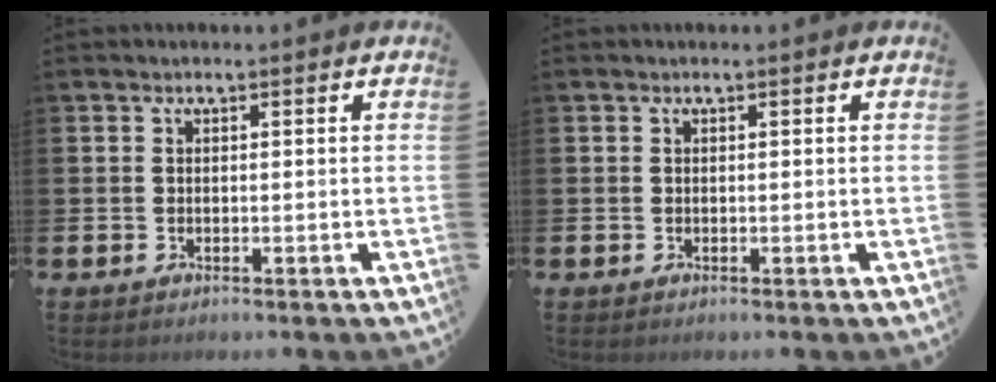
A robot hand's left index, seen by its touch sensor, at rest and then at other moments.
{"total": 0.0}